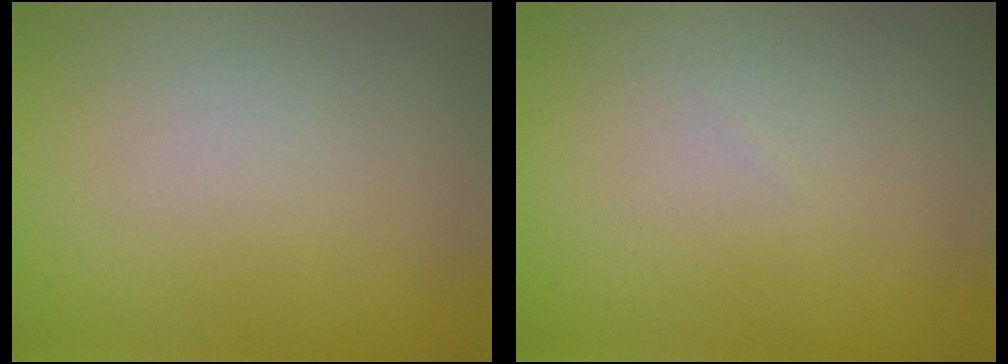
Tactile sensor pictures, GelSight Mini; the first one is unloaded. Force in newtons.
{"total": 0.0}